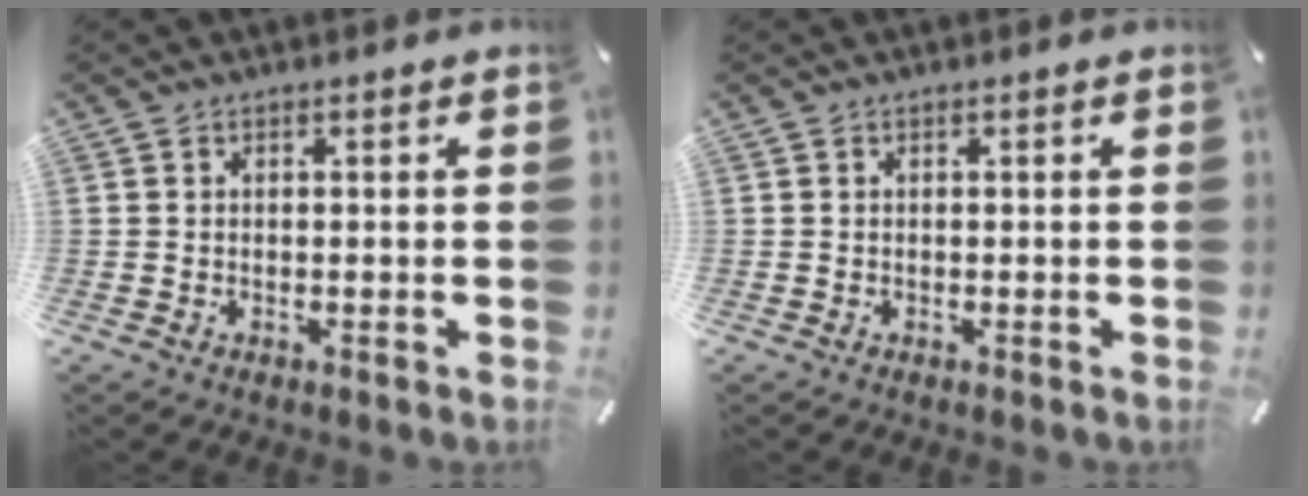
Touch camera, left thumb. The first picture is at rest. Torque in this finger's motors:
{"motor_torque": [0.00, 0.00, -0.12, 0.14, 0.00]}